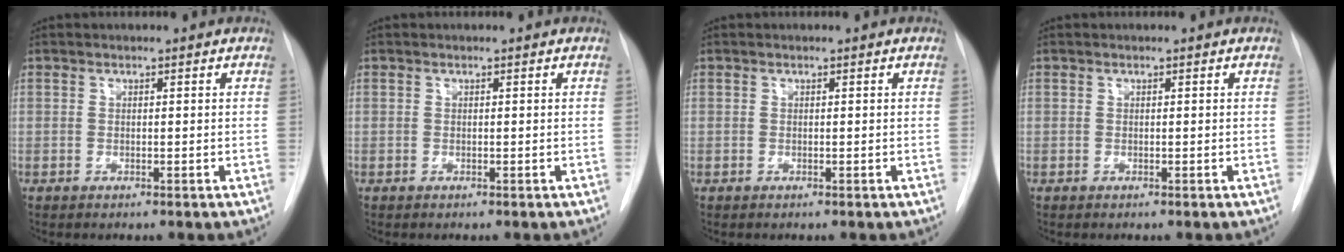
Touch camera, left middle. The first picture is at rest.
{"total": 0.0}
{"total": 0.0}
{"total": 0.0}